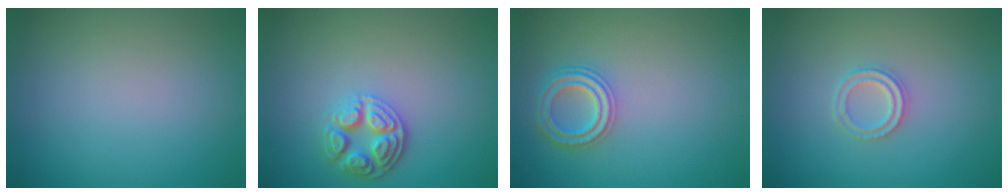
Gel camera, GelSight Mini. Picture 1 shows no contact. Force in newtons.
{"total": 3.4, "press": 3.0, "slide": 1.6}
{"total": 3.5, "press": 2.9, "slide": 2.0}
{"total": 2.0, "press": 1.9, "slide": 0.4}